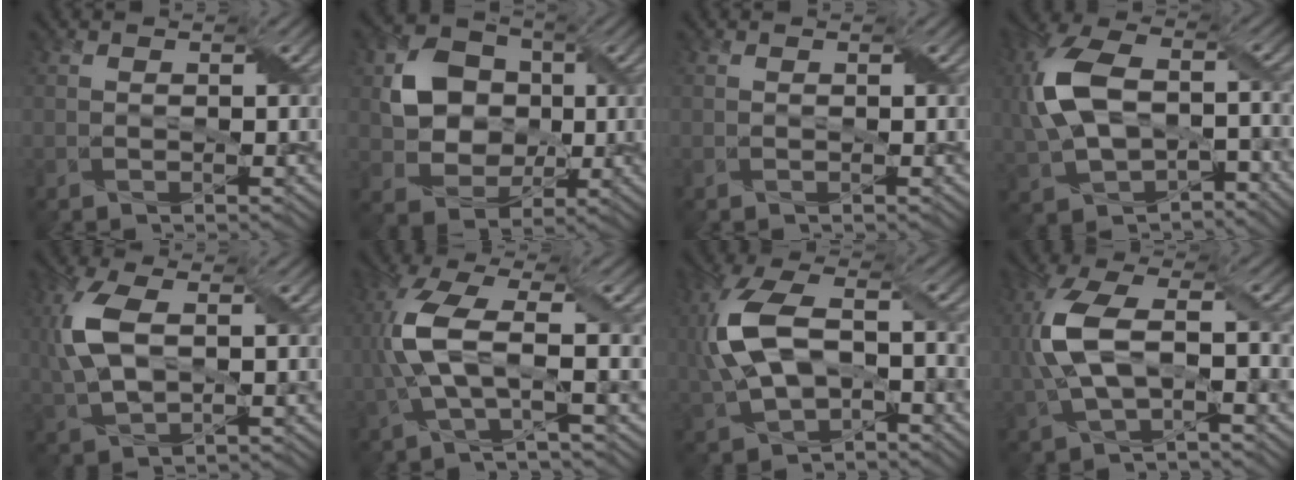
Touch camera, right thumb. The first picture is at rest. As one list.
[{"total": 7.9, "force": [1.0, 7.0, 3.5], "torque": [-0.080, 0.003, 0.012]}, {"total": 0.0}, {"total": 12.5, "force": [-1.2, 7.8, 9.7], "torque": [-0.227, 0.003, -0.025]}, {"total": 7.4, "force": [1.1, 3.8, 6.3], "torque": [-0.167, 0.008, 0.022]}, {"total": 7.5, "force": [-0.1, 2.5, 7.1], "torque": [-0.176, 0.011, -0.005]}, {"total": 11.0, "force": [-0.1, 5.8, 9.3], "torque": [-0.229, 0.011, -0.002]}, {"total": 8.8, "force": [-0.4, 4.0, 7.8], "torque": [-0.192, 0.011, -0.007]}]